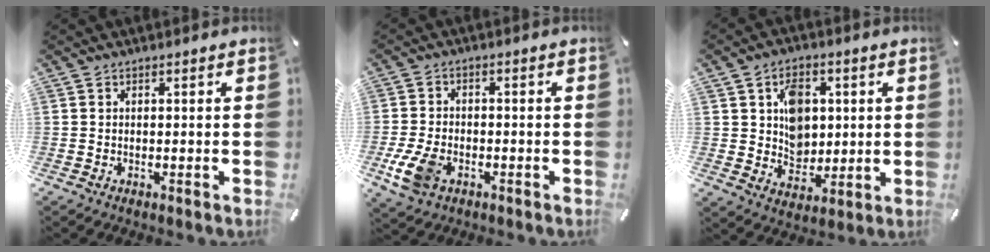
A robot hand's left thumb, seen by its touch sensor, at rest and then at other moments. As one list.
[{"total": 7.8, "force": [-3.0, 5.2, 5.0], "torque": [-0.123, 0.004, -0.057]}, {"total": 8.8, "force": [2.4, 7.4, 4.2], "torque": [-0.050, -0.003, 0.041]}]